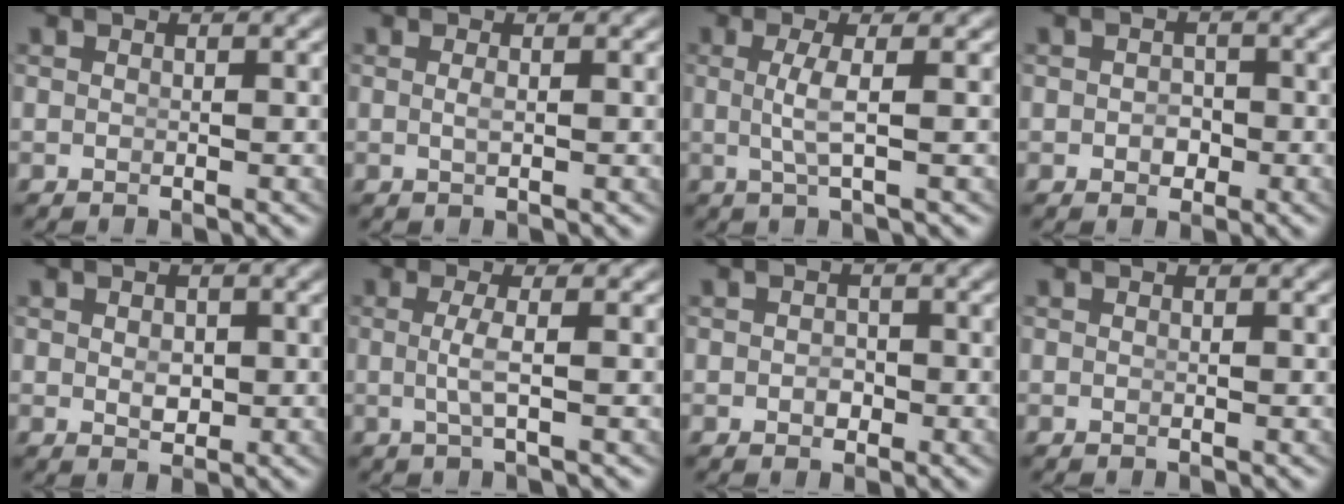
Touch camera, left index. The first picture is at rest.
{"total": 0.7, "force": [-0.1, -0.3, 0.6], "torque": [-0.014, -0.010, 0.004]}
{"total": 2.4, "force": [0.0, -0.6, 2.3], "torque": [-0.050, -0.009, 0.010]}
{"total": 1.3, "force": [-0.6, 0.9, 0.5], "torque": [0.004, -0.007, -0.008]}
{"total": 1.4, "force": [0.0, 0.8, 1.2], "torque": [-0.021, -0.016, 0.011]}
{"total": 2.0, "force": [-0.2, -0.6, 1.9], "torque": [-0.041, -0.009, 0.005]}
{"total": 0.9, "force": [-0.5, 0.7, 0.4], "torque": [0.000, -0.009, -0.004]}
{"total": 0.0}